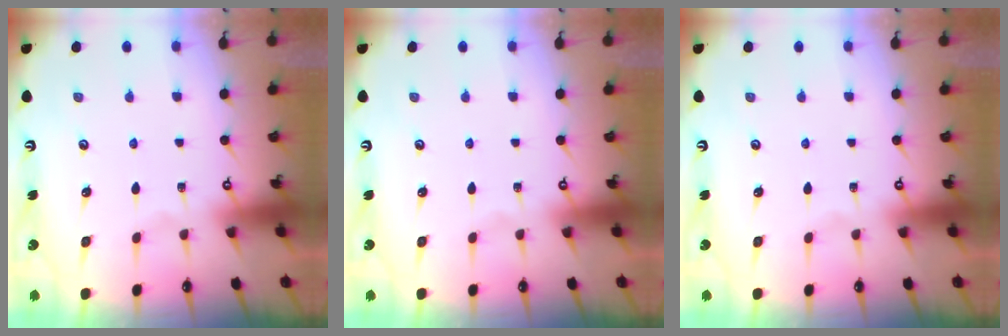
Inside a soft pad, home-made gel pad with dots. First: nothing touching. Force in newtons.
{"total": 0.0}
{"total": 0.0}